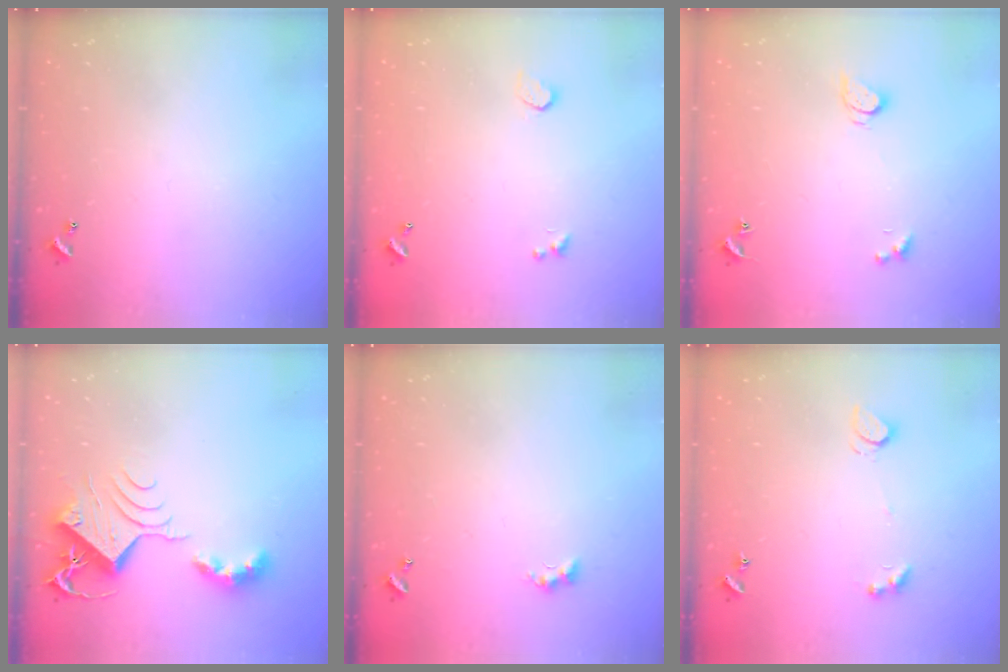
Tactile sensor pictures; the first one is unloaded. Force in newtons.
{"total": 1.0, "press": 0.7, "slide": 0.7}
{"total": 2.9, "press": 2.9, "slide": 0.5}
{"total": 9.5, "press": 9.3, "slide": 1.6}
{"total": 2.7, "press": 2.6, "slide": 0.6}
{"total": 1.4, "press": 1.2, "slide": 0.6}